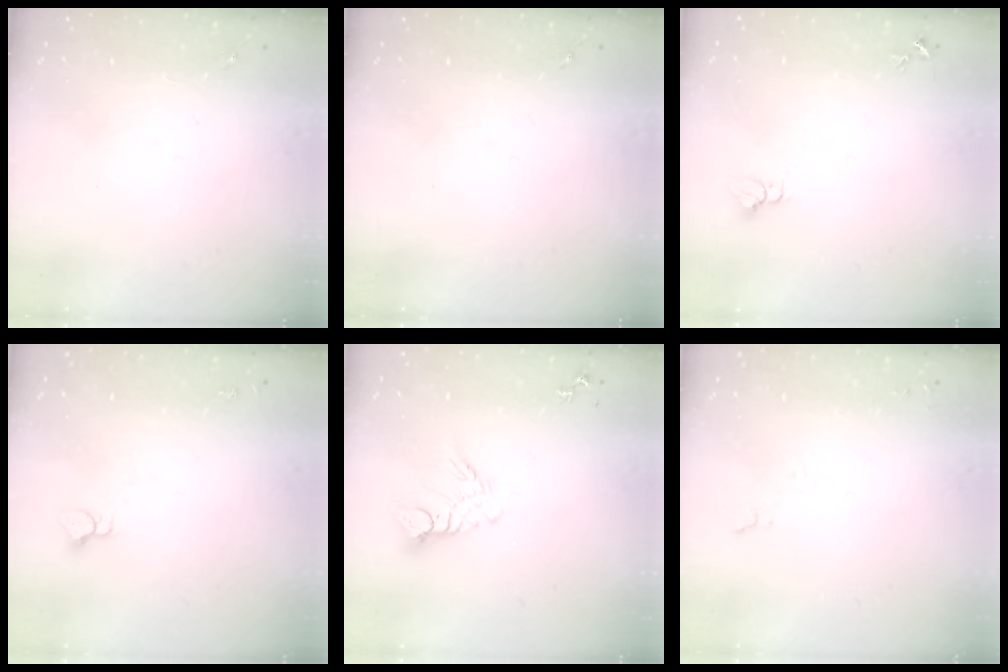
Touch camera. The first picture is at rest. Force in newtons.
{"total": 0.0}
{"total": 2.7, "press": 2.7, "slide": 0.1}
{"total": 3.3, "press": 3.3, "slide": 0.2}
{"total": 10.2, "press": 10.1, "slide": 0.8}
{"total": 5.1, "press": 5.1, "slide": 0.6}